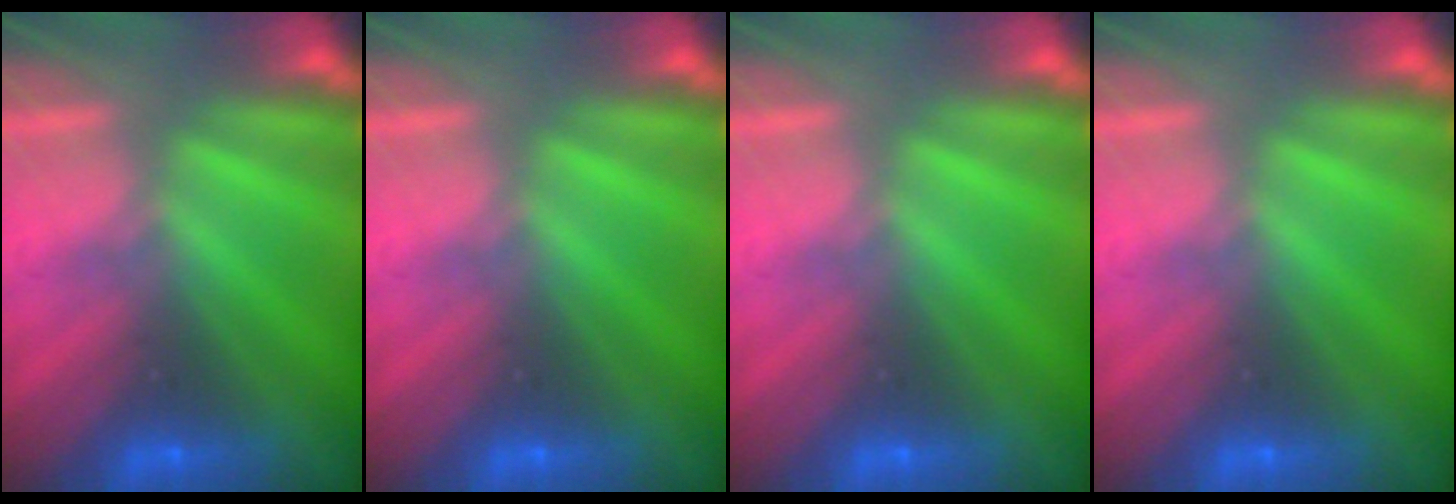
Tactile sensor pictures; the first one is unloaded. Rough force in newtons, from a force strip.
{"total": 0.0}
{"total": 0.0}
{"total": 0.0}